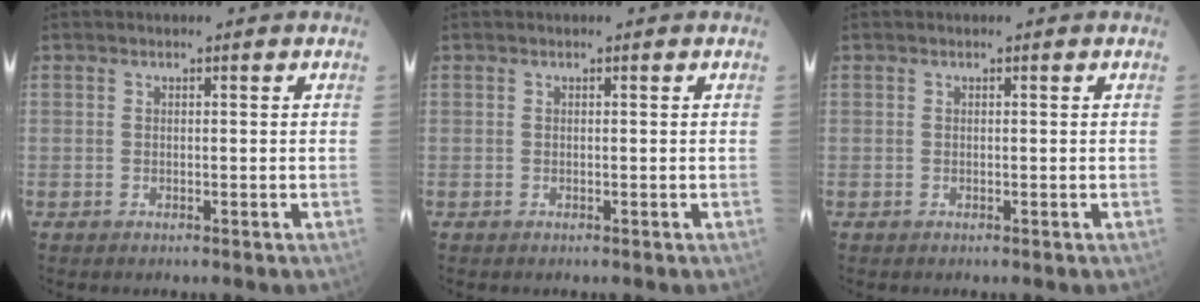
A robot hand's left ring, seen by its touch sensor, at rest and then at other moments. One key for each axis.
{"total": 0.0}
{"total": 0.0}